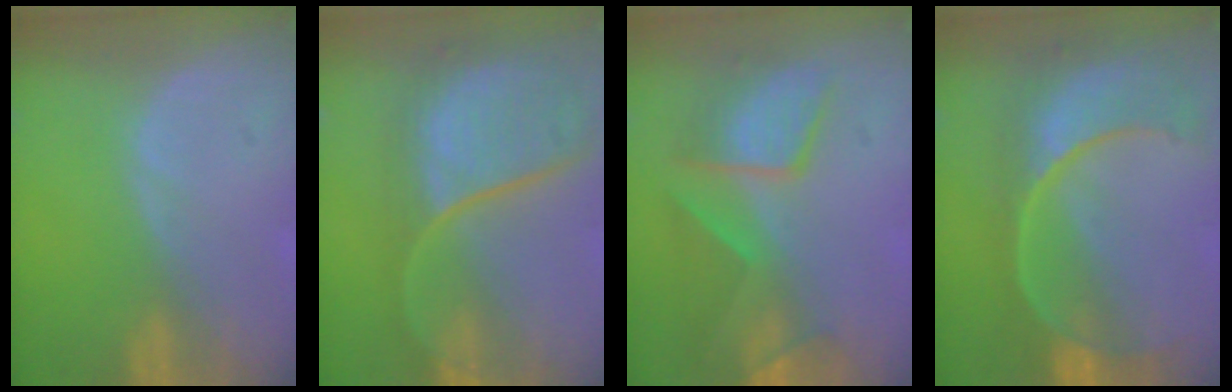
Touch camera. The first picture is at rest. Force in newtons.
{"total": 11.3, "press": 9.9, "slide": 5.5}
{"total": 9.7, "press": 8.4, "slide": 4.7}
{"total": 11.2, "press": 9.4, "slide": 6.1}